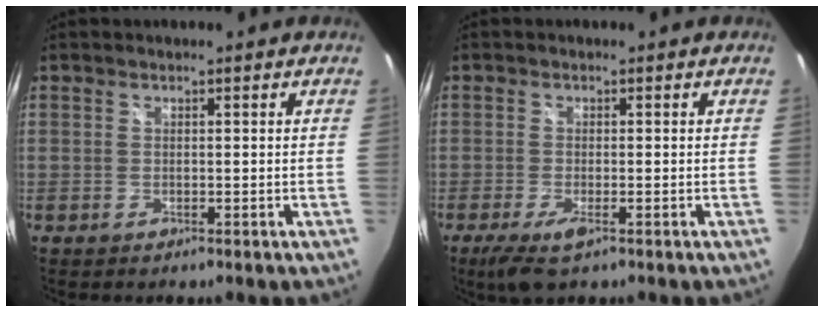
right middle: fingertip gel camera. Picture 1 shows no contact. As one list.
[{"total": 4.7, "force": [-2.6, 1.0, 3.8], "torque": [-0.082, -0.019, -0.046]}]